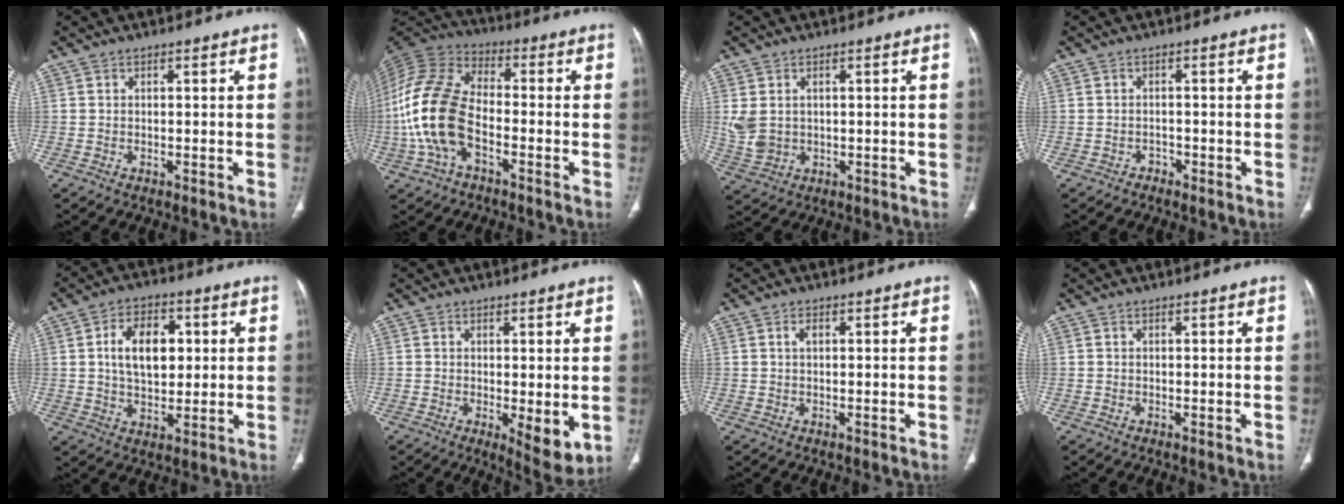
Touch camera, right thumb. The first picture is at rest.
{"total": 16.4, "force": [-4.1, 9.1, 13.0], "torque": [-0.283, 0.031, -0.081]}
{"total": 5.4, "force": [0.9, 4.1, 3.5], "torque": [-0.077, -0.002, 0.033]}
{"total": 1.2, "force": [-0.9, 0.8, 0.1], "torque": [-0.001, 0.005, -0.019]}
{"total": 11.4, "force": [2.2, 7.1, 8.6], "torque": [-0.119, 0.001, 0.038]}
{"total": 6.2, "force": [-0.7, 2.2, 5.8], "torque": [-0.079, -0.021, -0.004]}
{"total": 1.5, "force": [0.5, 0.8, 1.2], "torque": [-0.024, 0.004, 0.010]}
{"total": 0.0}